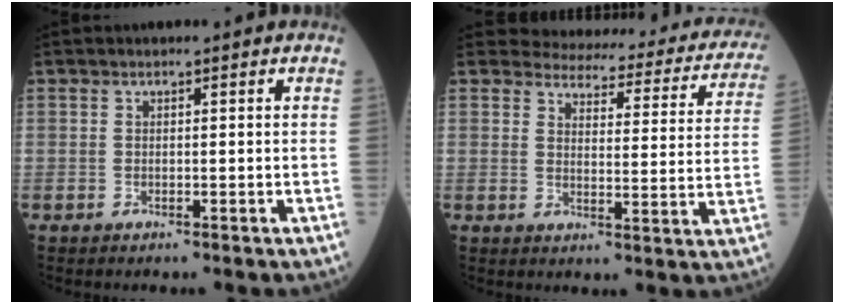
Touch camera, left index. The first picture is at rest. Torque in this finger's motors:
{"motor_torque": [0.86, -1.28, -0.04, -0.05]}